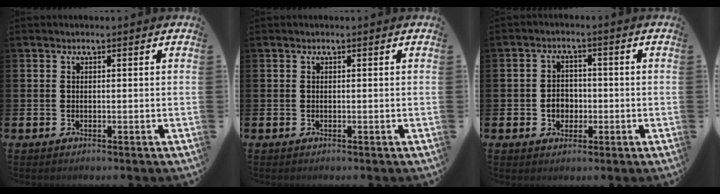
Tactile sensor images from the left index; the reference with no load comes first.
{"total": 0.0}
{"total": 3.3, "force": [-0.7, 2.8, 1.6], "torque": [-0.019, -0.001, -0.021]}